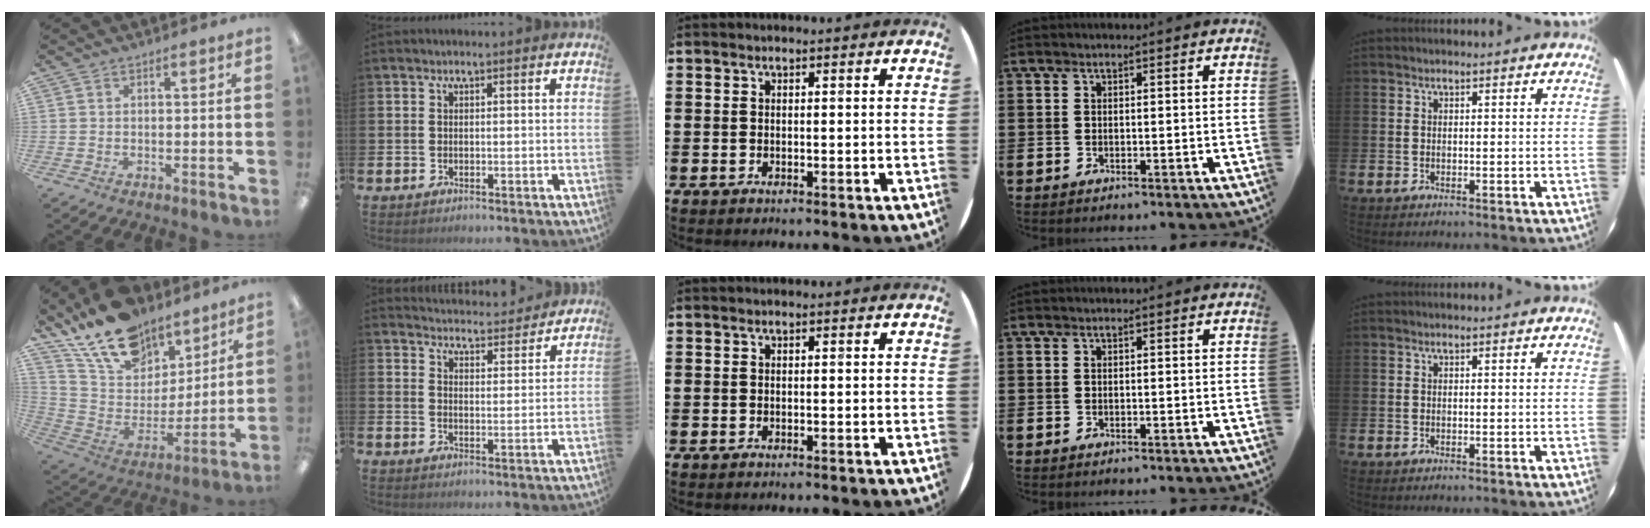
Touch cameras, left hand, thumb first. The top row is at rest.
{"thumb": {"total": 18.9, "force": [14.4, 10.1, 6.9], "torque": [-0.140, -0.090, 0.266]}, "index": {"total": 4.4, "force": [4.4, 0.5, -0.1], "torque": [-0.006, -0.040, 0.075]}}